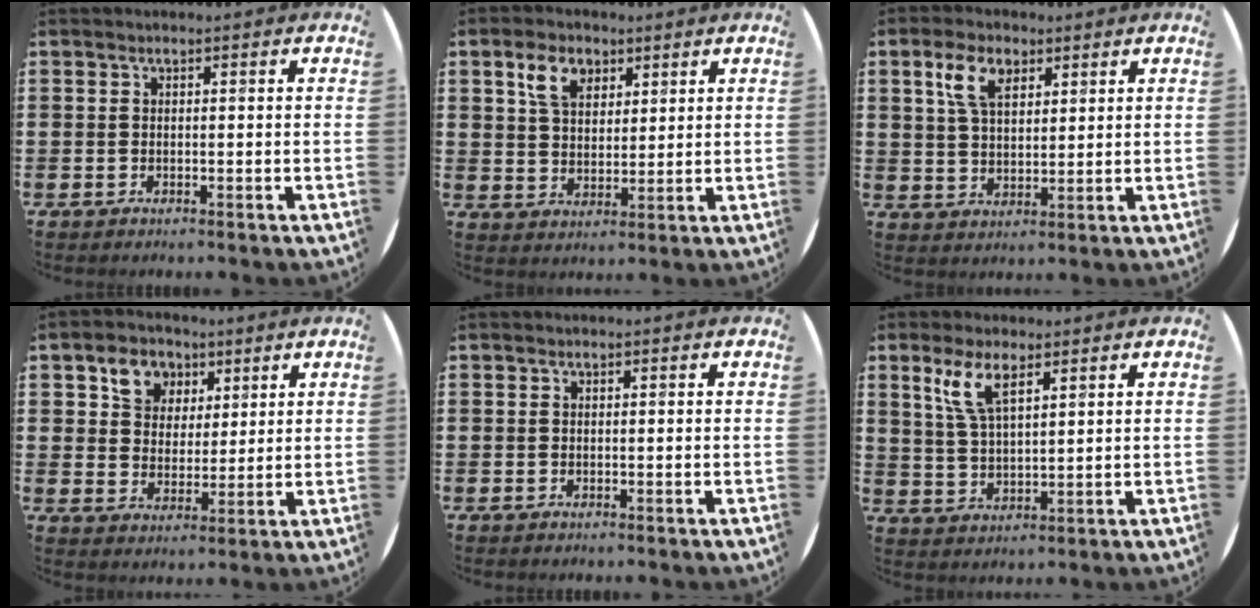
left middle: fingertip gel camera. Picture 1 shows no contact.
{"total": 5.0, "force": [3.1, 3.0, 2.5], "torque": [-0.051, 0.006, 0.057]}
{"total": 5.7, "force": [3.2, 2.9, 3.6], "torque": [-0.075, 0.006, 0.057]}
{"total": 5.6, "force": [3.3, 4.3, 1.2], "torque": [-0.030, 0.010, 0.058]}
{"total": 0.0}
{"total": 5.6, "force": [3.6, 1.6, 4.0], "torque": [-0.082, 0.003, 0.062]}